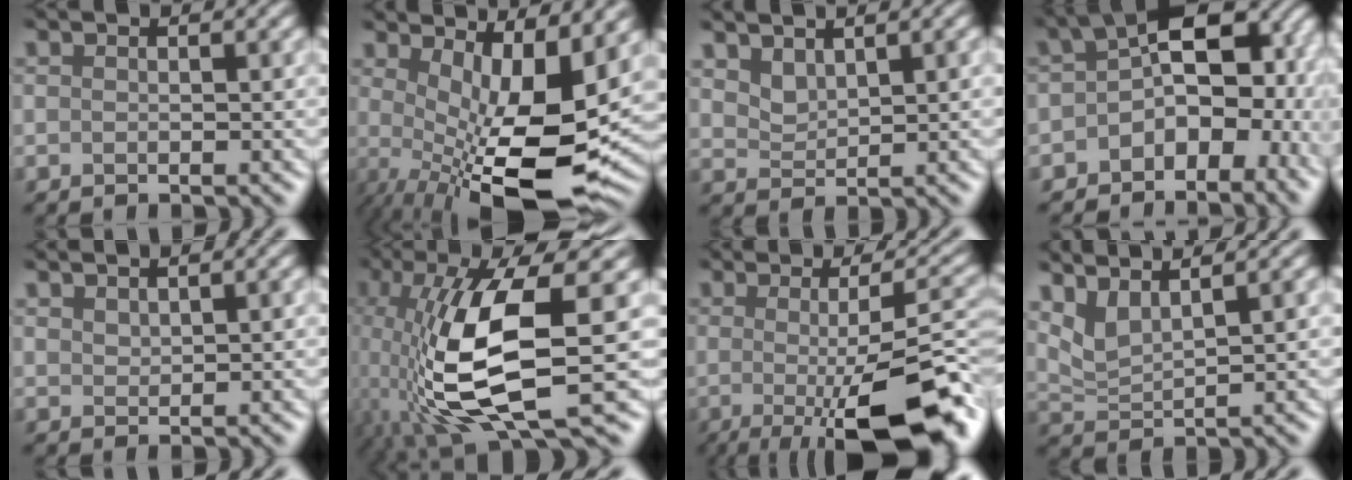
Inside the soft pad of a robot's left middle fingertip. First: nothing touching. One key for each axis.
{"total": 11.8, "fx": -0.5, "fy": 3.6, "fz": 11.2, "tx": -0.175, "ty": -0.022, "tz": 0.004}
{"total": 2.2, "fx": 2.1, "fy": 0.1, "fz": -0.1, "tx": -0.008, "ty": -0.003, "tz": 0.045}
{"total": 9.6, "fx": -2.0, "fy": 6.2, "fz": 7.0, "tx": -0.092, "ty": -0.004, "tz": -0.035}
{"total": 1.2, "fx": 1.2, "fy": -0.3, "fz": -0.1, "tx": -0.011, "ty": 0.001, "tz": 0.026}
{"total": 11.5, "fx": -1.0, "fy": 3.7, "fz": 10.9, "tx": -0.251, "ty": -0.024, "tz": -0.011}
{"total": 12.2, "fx": -2.5, "fy": 3.2, "fz": 11.5, "tx": -0.135, "ty": -0.008, "tz": -0.030}
{"total": 2.7, "fx": 2.5, "fy": -0.1, "fz": 1.0, "tx": -0.044, "ty": -0.003, "tz": 0.059}